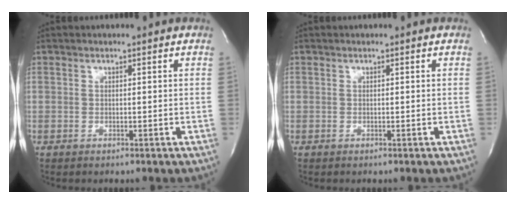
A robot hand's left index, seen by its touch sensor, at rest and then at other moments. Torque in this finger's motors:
{"motor_torque": [0.00, 0.00, -0.07, 0.00]}